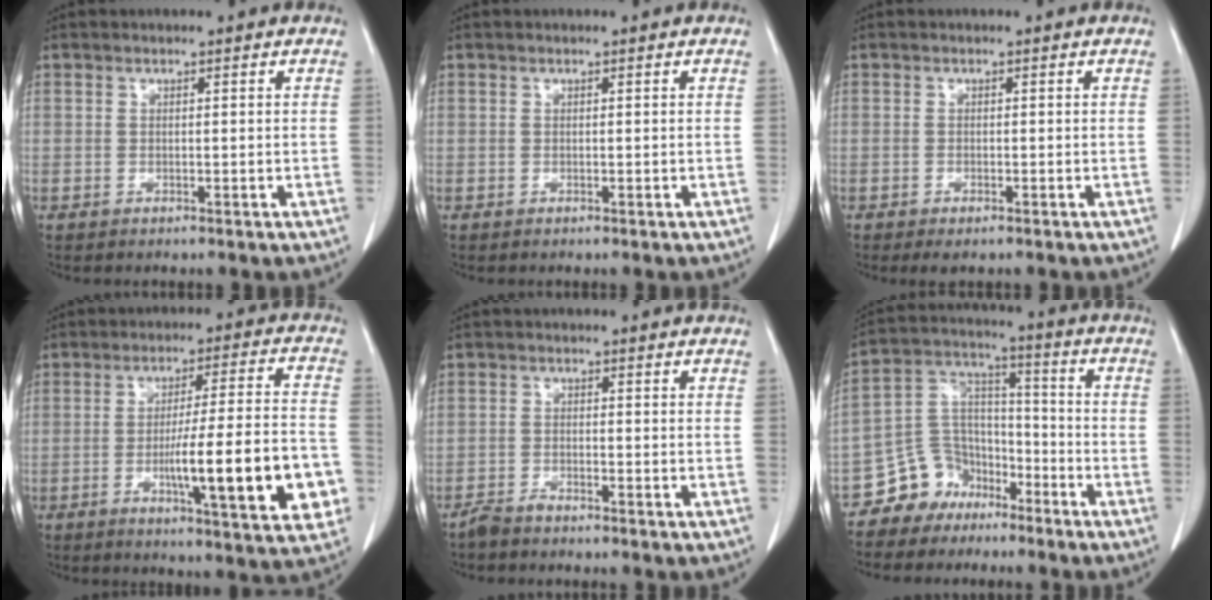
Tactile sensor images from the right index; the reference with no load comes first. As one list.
[{"total": 0.0}, {"total": 1.8, "force": [-1.2, 0.6, 1.2], "torque": [-0.016, -0.003, -0.010]}, {"total": 16.3, "force": [-4.5, 1.9, 15.6], "torque": [-0.209, 0.004, -0.060]}, {"total": 2.3, "force": [-2.1, 0.3, 0.9], "torque": [-0.020, -0.003, -0.040]}, {"total": 9.4, "force": [-6.5, 6.7, 0.8], "torque": [-0.015, 0.057, -0.117]}]